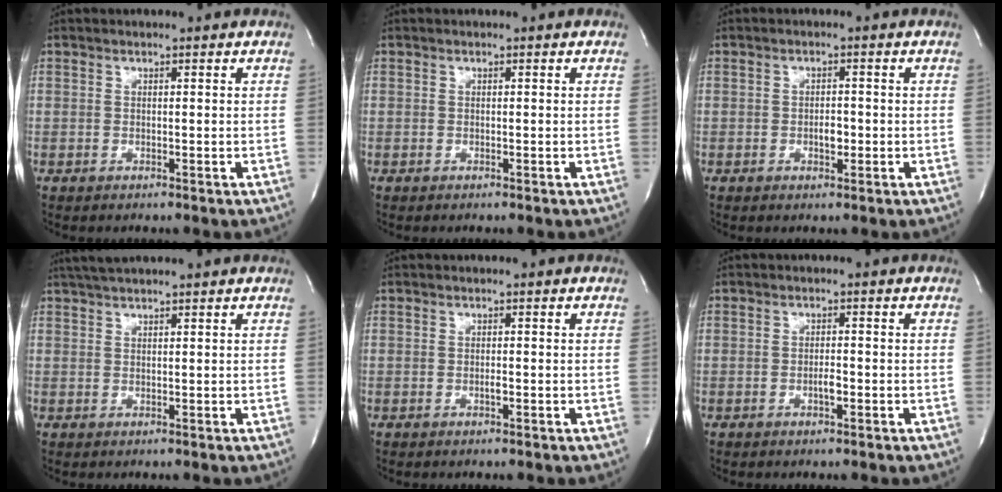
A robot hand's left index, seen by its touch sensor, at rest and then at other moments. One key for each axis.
{"total": 0.0}
{"total": 2.0, "fx": -0.5, "fy": 1.0, "fz": 1.7, "tx": -0.028, "ty": 0.001, "tz": -0.006}
{"total": 5.6, "fx": 4.9, "fy": -0.1, "fz": 2.7, "tx": -0.046, "ty": 0.032, "tz": 0.084}
{"total": 0.5, "fx": -0.1, "fy": 0.1, "fz": 0.5, "tx": -0.011, "ty": 0.001, "tz": -0.003}
{"total": 1.5, "fx": -0.5, "fy": 0.3, "fz": 1.3, "tx": -0.026, "ty": 0.000, "tz": -0.010}